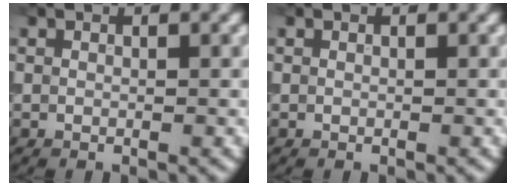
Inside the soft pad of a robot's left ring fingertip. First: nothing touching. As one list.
[{"total": 0.0}]